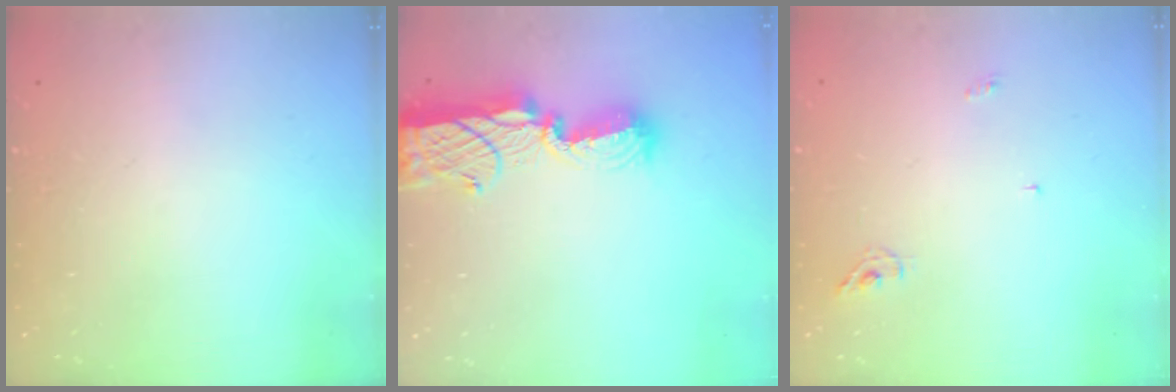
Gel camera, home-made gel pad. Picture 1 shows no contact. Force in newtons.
{"total": 14.4, "press": 14.3, "slide": 1.7}
{"total": 4.3, "press": 4.3, "slide": 0.1}